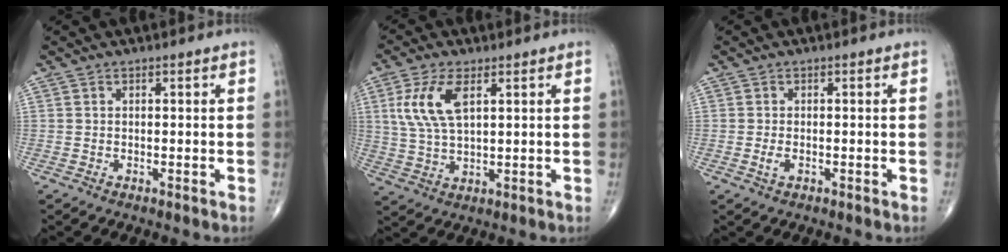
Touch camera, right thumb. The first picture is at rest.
{"total": 9.0, "force": [3.1, 4.0, 7.5], "torque": [-0.162, -0.005, 0.064]}
{"total": 1.4, "force": [-0.4, 0.8, 1.1], "torque": [-0.023, 0.001, -0.007]}